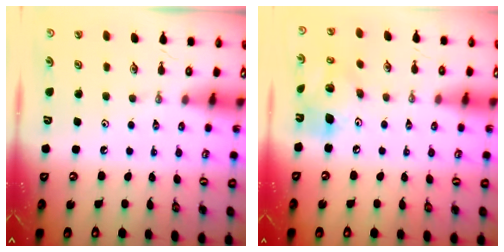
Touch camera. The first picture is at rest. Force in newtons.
{"total": 13.5, "press": 13.2, "slide": 3.1}